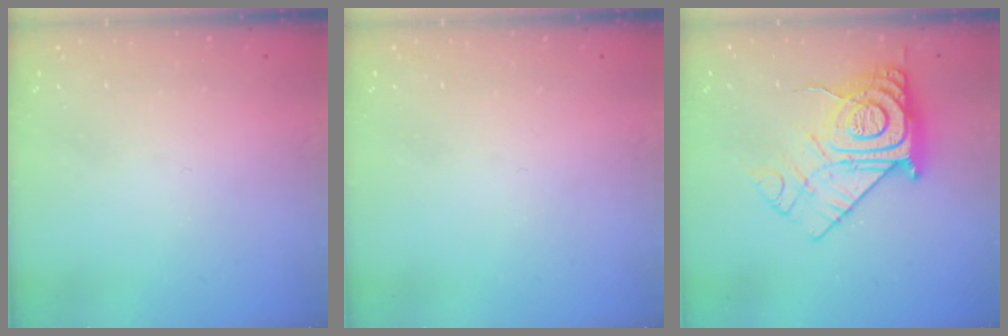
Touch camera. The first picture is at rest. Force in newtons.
{"total": 0.0}
{"total": 14.8, "press": 14.7, "slide": 1.3}